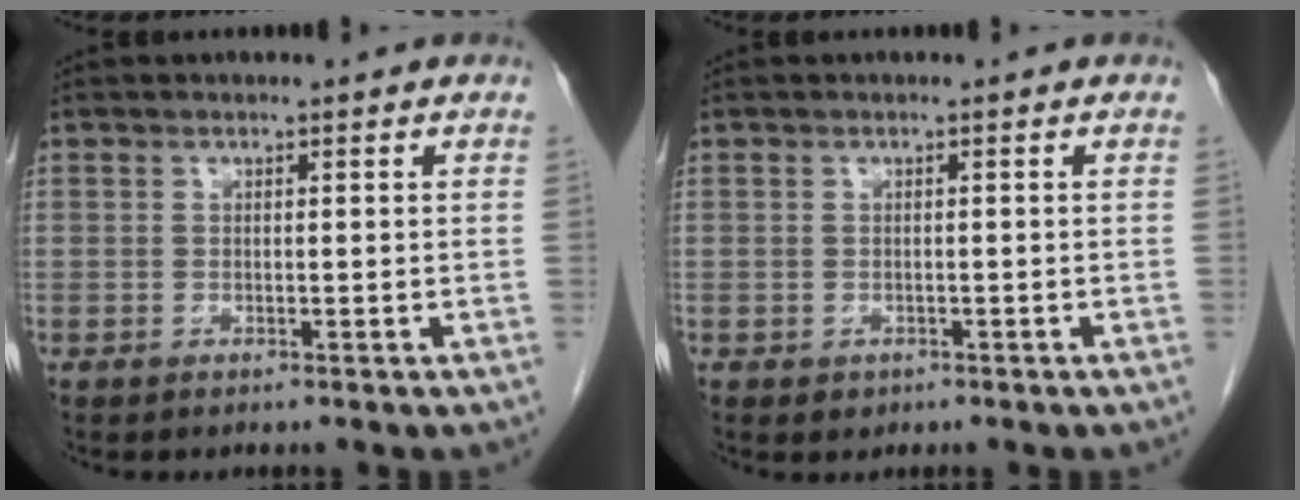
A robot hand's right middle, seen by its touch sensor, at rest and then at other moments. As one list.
[{"total": 1.0, "force": [-0.4, 0.9, 0.3], "torque": [-0.007, 0.002, 0.001]}]